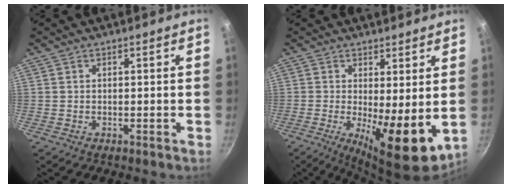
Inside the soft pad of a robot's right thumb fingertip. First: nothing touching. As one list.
[{"total": 10.6, "force": [-0.6, 3.2, 10.1], "torque": [-0.139, -0.021, -0.002]}]